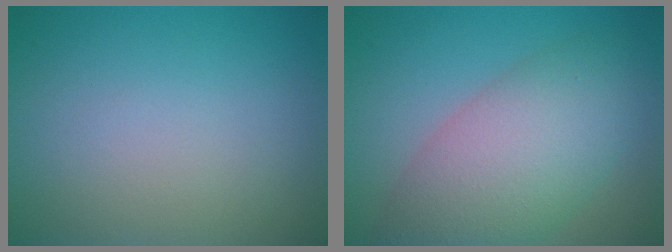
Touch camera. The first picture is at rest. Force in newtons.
{"total": 8.0, "press": 8.0, "slide": 0.3}